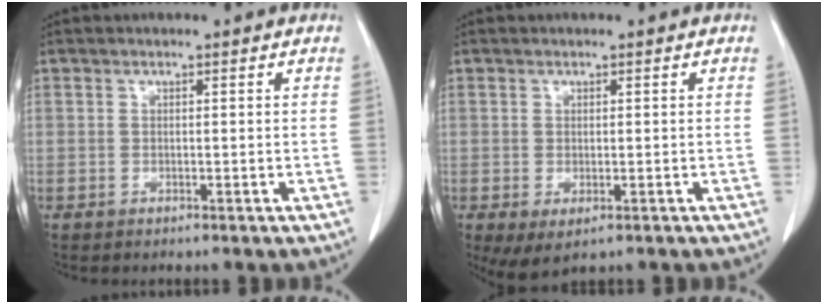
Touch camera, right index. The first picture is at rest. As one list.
[{"total": 4.2, "force": [-1.9, 1.9, 3.2], "torque": [-0.046, -0.013, -0.021]}]